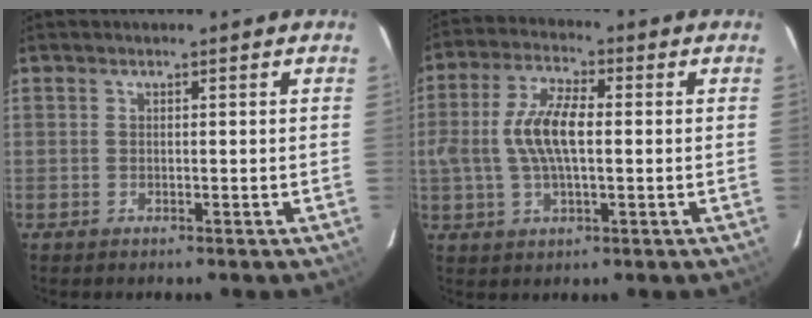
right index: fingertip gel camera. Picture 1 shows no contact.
{"total": 9.6, "force": [-0.1, 3.7, 8.9], "torque": [-0.179, 0.010, -0.002]}